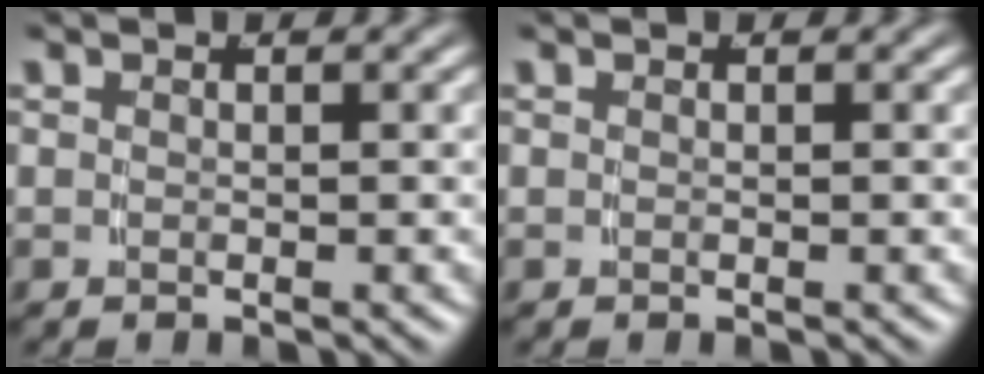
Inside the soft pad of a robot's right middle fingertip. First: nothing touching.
{"total": 0.0}